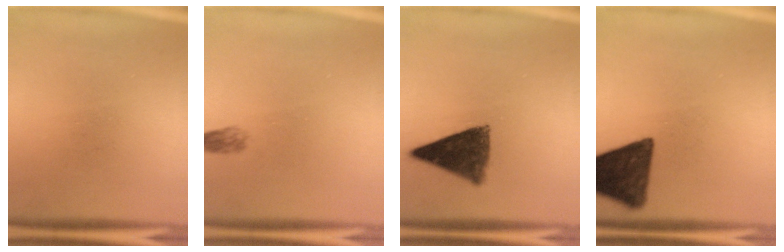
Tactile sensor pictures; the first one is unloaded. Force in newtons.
{"total": 1.5}
{"total": 10.0}
{"total": 13.7}